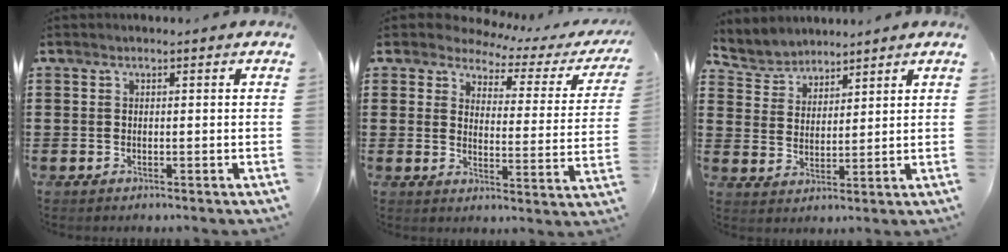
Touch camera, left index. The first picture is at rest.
{"total": 3.4, "force": [3.0, 1.2, 0.9], "torque": [-0.040, -0.019, 0.047]}
{"total": 4.2, "force": [3.9, 1.5, -0.3], "torque": [-0.015, -0.014, 0.071]}